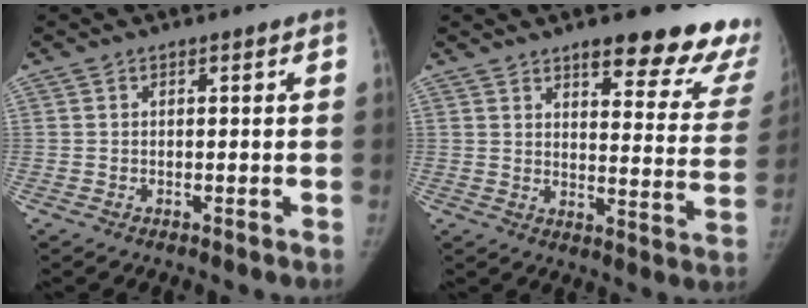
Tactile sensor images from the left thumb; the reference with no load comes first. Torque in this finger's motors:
{"motor_torque": [0.57, -0.13, 1.01, -0.57, 0.04]}